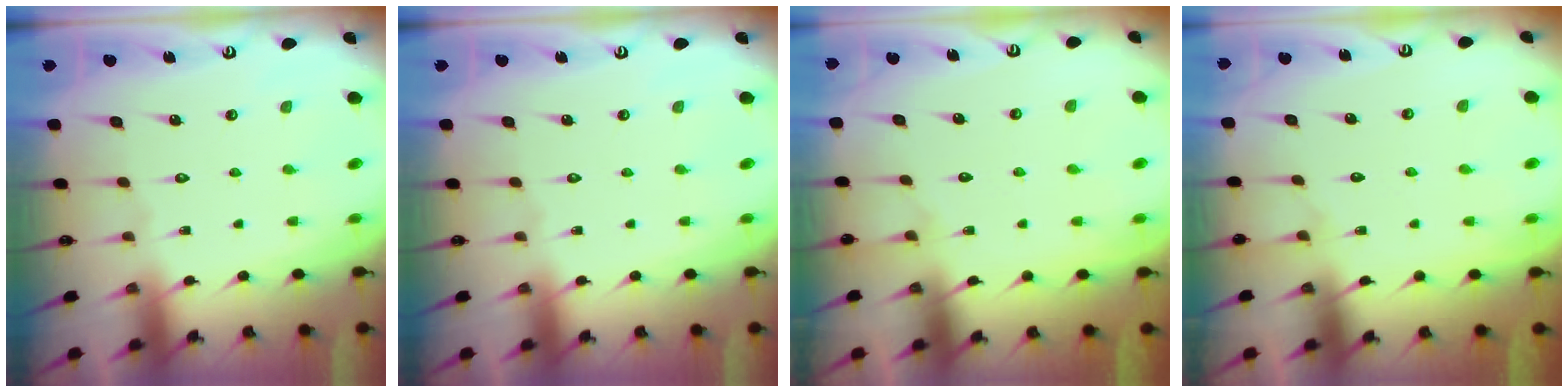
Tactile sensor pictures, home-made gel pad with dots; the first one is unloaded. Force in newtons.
{"total": 0.0}
{"total": 5.4, "press": 5.4, "slide": 0.5}
{"total": 5.4, "press": 5.4, "slide": 0.5}